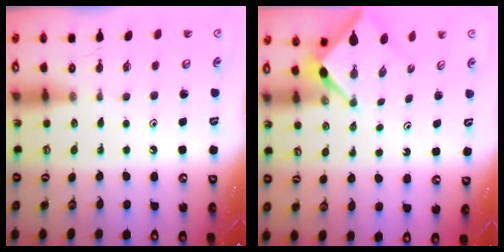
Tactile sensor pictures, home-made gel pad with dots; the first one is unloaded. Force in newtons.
{"total": 2.2, "press": 2.2, "slide": 0.3}